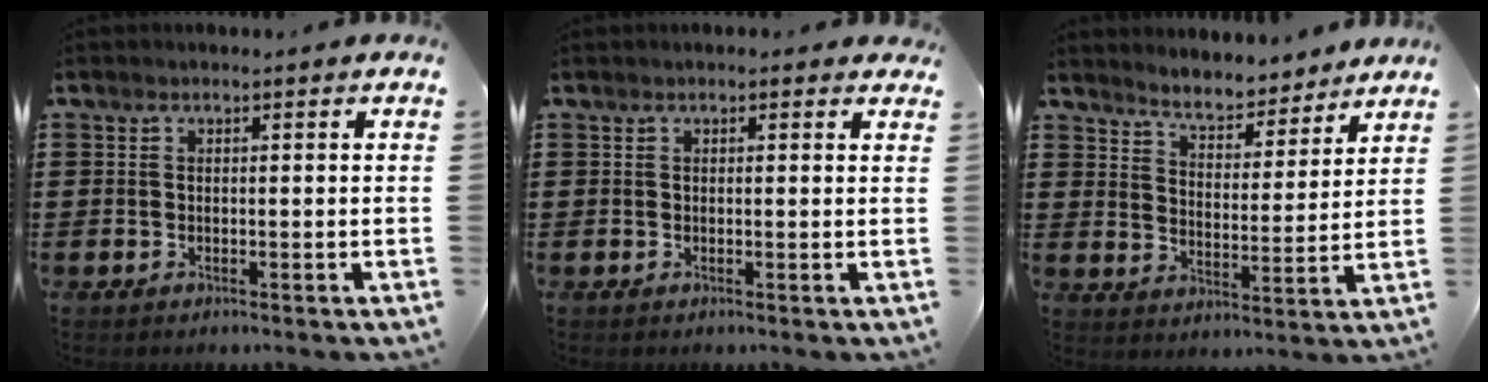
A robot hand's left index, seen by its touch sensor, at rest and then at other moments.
{"total": 0.6, "force": [0.4, 0.4, 0.3], "torque": [-0.007, 0.005, 0.007]}
{"total": 5.1, "force": [5.0, 0.4, 0.9], "torque": [-0.040, -0.032, 0.085]}